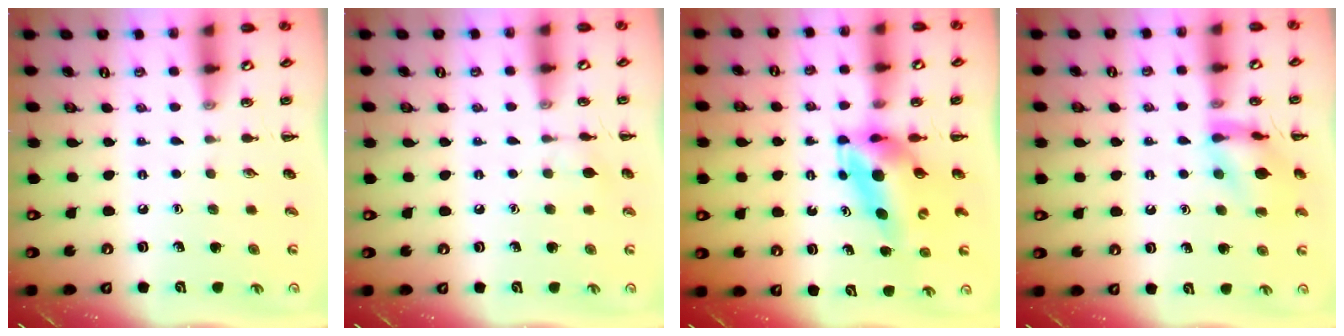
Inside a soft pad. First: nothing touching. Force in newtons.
{"total": 5.3, "press": 5.2, "slide": 1.3}
{"total": 5.8, "press": 5.6, "slide": 1.5}
{"total": 13.0, "press": 12.9, "slide": 1.2}